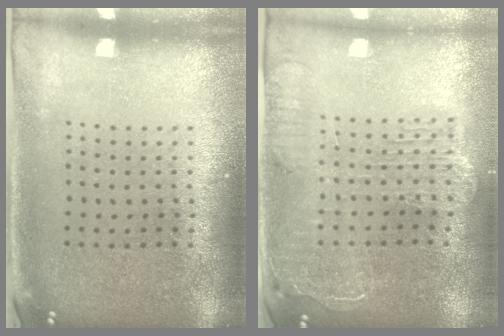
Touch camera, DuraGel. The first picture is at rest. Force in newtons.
{"total": 2.3, "press": 2.0, "slide": 1.1}